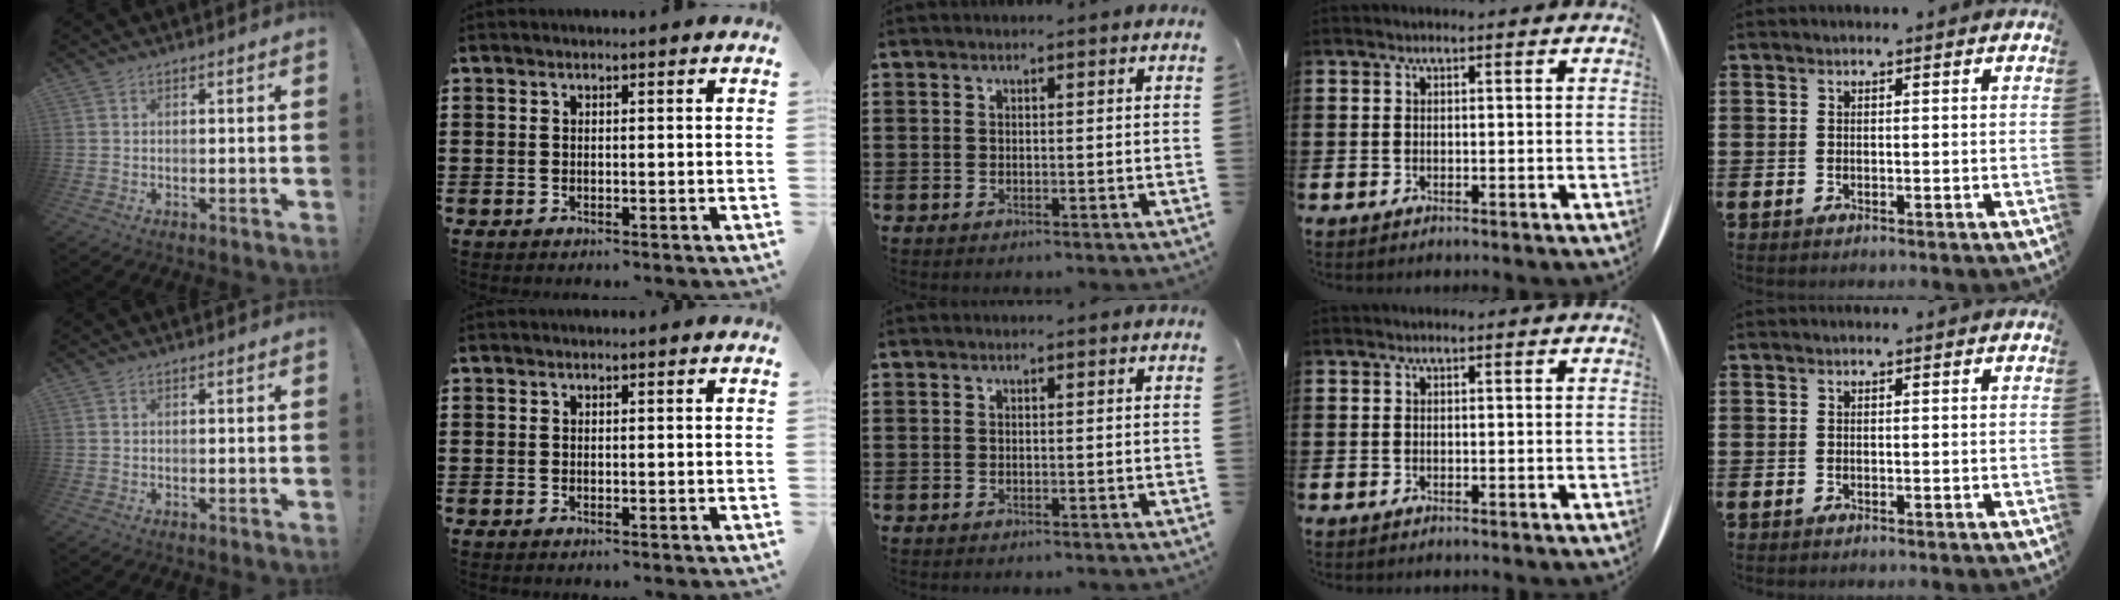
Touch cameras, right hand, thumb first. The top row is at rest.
{}